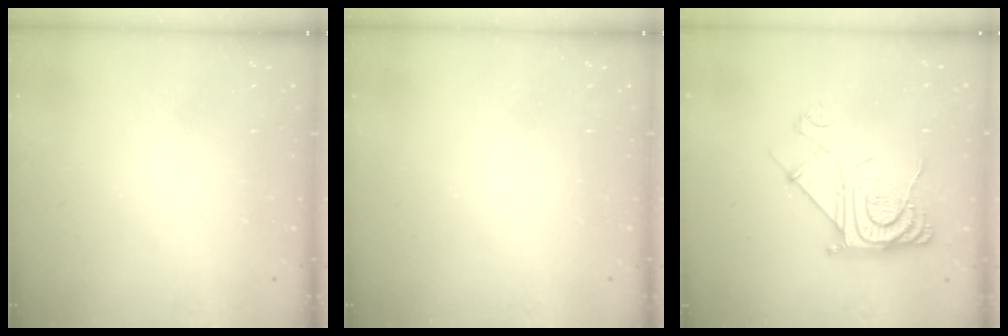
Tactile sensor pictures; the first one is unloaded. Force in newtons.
{"total": 0.0}
{"total": 13.0, "press": 13.0, "slide": 0.8}